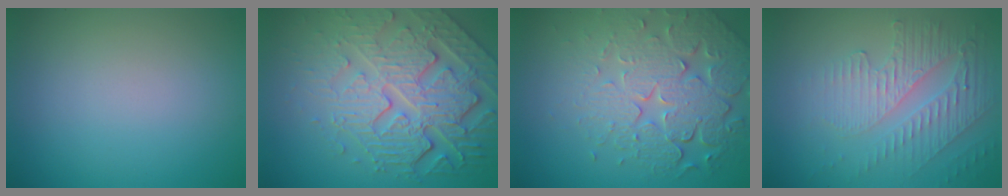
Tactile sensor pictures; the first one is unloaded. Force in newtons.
{"total": 7.6, "press": 5.8, "slide": 4.8}
{"total": 7.6, "press": 5.5, "slide": 5.2}
{"total": 5.8, "press": 3.4, "slide": 4.7}